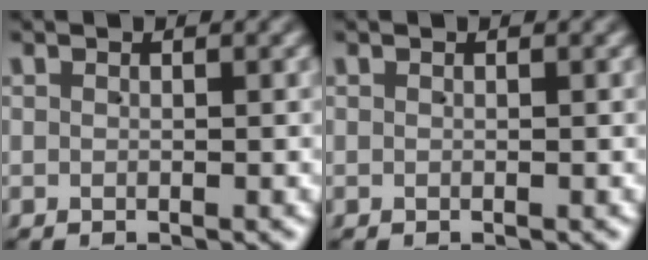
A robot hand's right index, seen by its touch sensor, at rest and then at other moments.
{"total": 0.0}